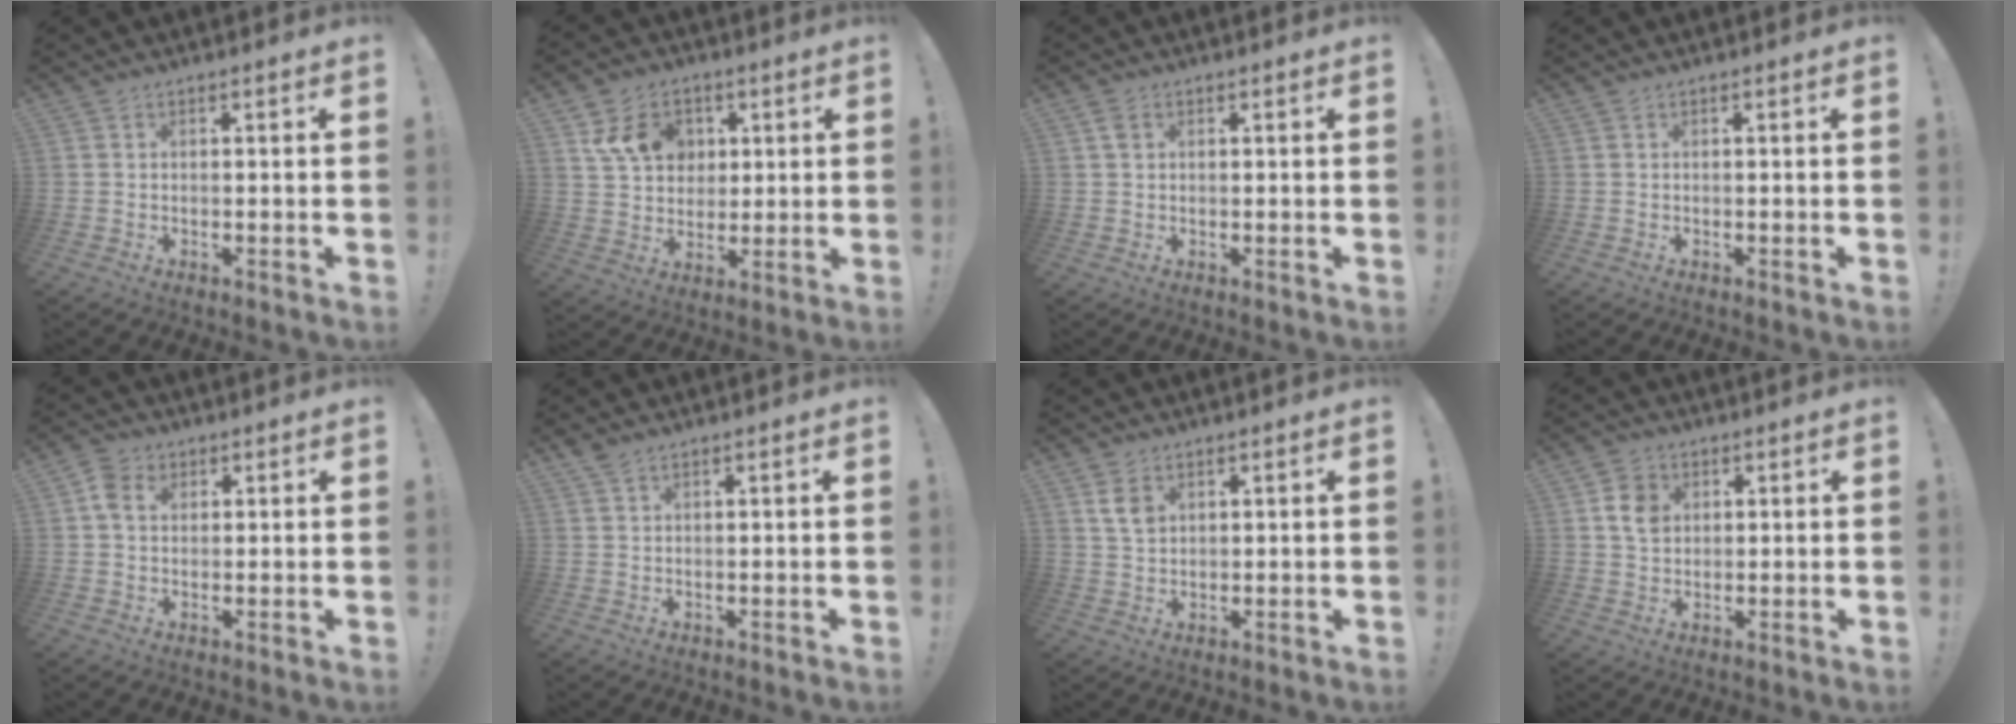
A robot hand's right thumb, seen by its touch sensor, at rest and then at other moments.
{"total": 11.8, "force": [4.7, 9.4, 5.4], "torque": [-0.076, -0.008, 0.094]}
{"total": 2.2, "force": [1.0, 1.4, 1.3], "torque": [-0.026, 0.003, 0.018]}
{"total": 0.0}
{"total": 6.2, "force": [2.3, 4.5, 3.6], "torque": [-0.064, 0.004, 0.047]}
{"total": 1.7, "force": [1.3, 0.5, 0.9], "torque": [-0.021, -0.002, 0.025]}
{"total": 4.9, "force": [2.2, 3.3, 2.8], "torque": [-0.039, -0.007, 0.041]}
{"total": 6.8, "force": [2.0, 5.5, 3.4], "torque": [-0.044, 0.005, 0.039]}